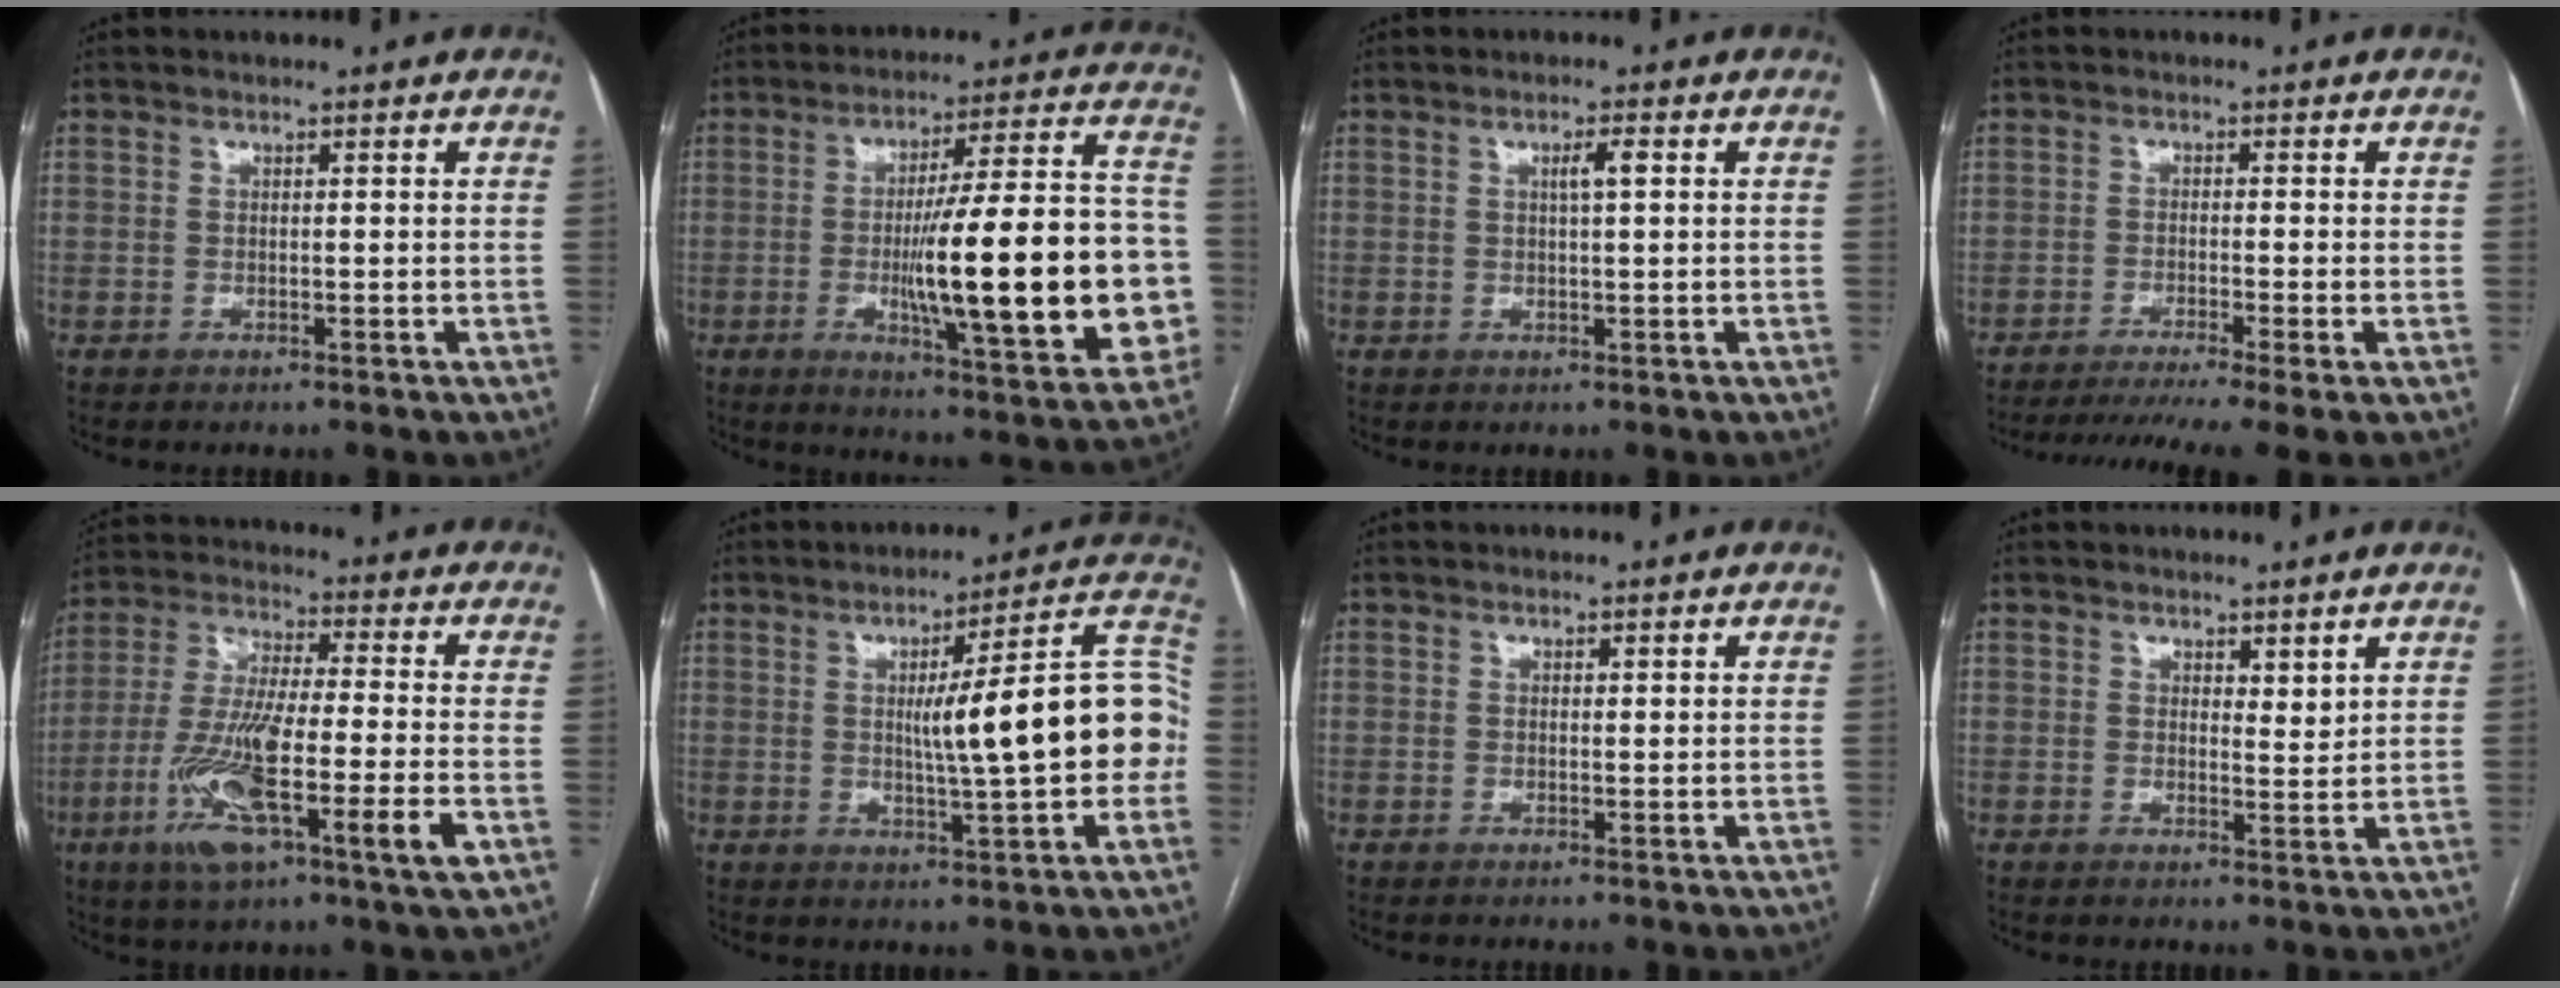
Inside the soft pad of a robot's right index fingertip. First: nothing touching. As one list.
[{"total": 25.0, "force": [-3.6, 3.7, 24.5], "torque": [-0.307, 0.015, -0.045]}, {"total": 2.2, "force": [0.6, 0.1, 2.1], "torque": [-0.036, 0.003, 0.010]}, {"total": 9.8, "force": [-7.5, -0.7, 6.2], "torque": [-0.089, -0.018, -0.116]}, {"total": 17.7, "force": [-6.1, 1.6, 16.5], "torque": [-0.311, -0.021, -0.106]}, {"total": 16.4, "force": [-0.3, 1.5, 16.3], "torque": [-0.212, 0.034, -0.005]}, {"total": 0.0}, {"total": 2.1, "force": [1.5, 0.8, 1.2], "torque": [-0.016, -0.010, 0.028]}]